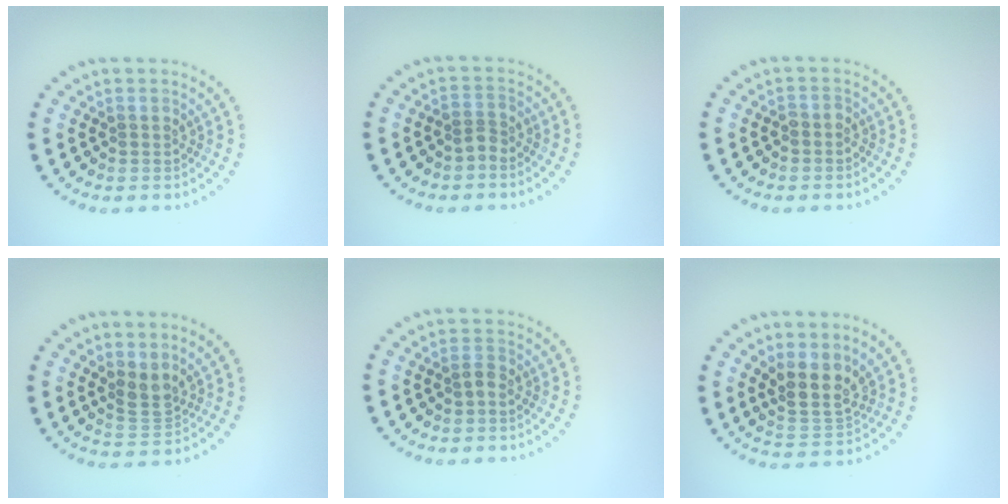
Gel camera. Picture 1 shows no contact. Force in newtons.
{"total": 1.5, "press": 1.1, "slide": 1.0}
{"total": 0.6, "press": 0.5, "slide": 0.4}
{"total": 2.1, "press": 1.7, "slide": 1.2}
{"total": 0.9, "press": 0.9, "slide": 0.3}
{"total": 3.5, "press": 3.0, "slide": 1.8}